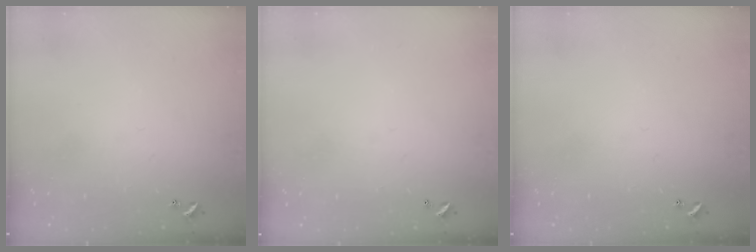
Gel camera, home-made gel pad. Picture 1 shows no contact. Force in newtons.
{"total": 2.9, "press": 2.9, "slide": 0.1}
{"total": 0.0}